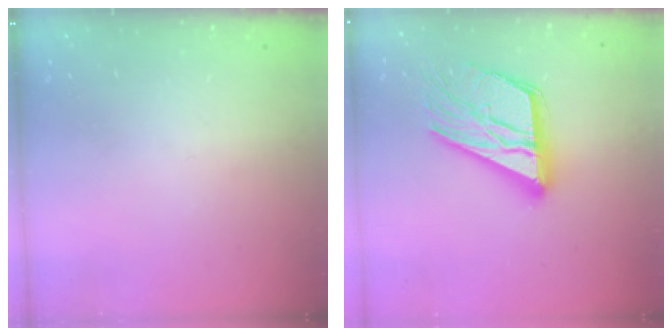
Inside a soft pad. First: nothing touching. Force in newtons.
{"total": 21.7, "press": 21.7, "slide": 1.5}